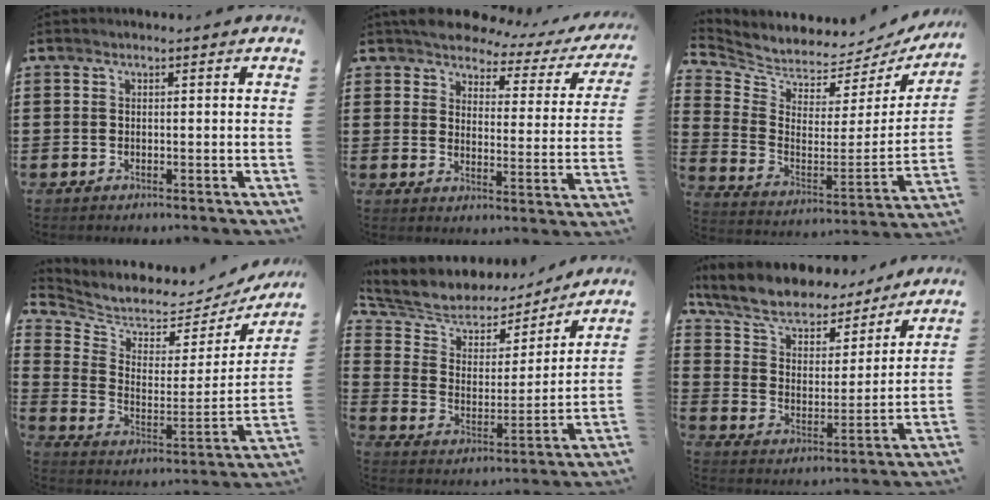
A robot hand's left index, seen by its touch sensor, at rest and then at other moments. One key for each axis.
{"total": 4.2, "fx": 4.1, "fy": 0.9, "fz": 0.7, "tx": -0.043, "ty": -0.026, "tz": 0.067}
{"total": 4.1, "fx": 3.9, "fy": 1.0, "fz": 0.2, "tx": -0.036, "ty": -0.054, "tz": 0.065}
{"total": 4.4, "fx": 4.3, "fy": 1.1, "fz": 0.3, "tx": -0.039, "ty": -0.047, "tz": 0.070}
{"total": 6.2, "fx": 5.4, "fy": 2.6, "fz": 1.2, "tx": -0.063, "ty": -0.036, "tz": 0.090}
{"total": 7.3, "fx": 6.5, "fy": 2.4, "fz": 2.3, "tx": -0.077, "ty": -0.041, "tz": 0.112}